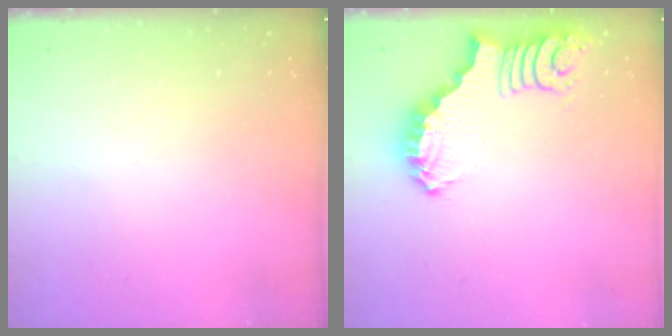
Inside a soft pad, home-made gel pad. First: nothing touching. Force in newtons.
{"total": 3.4, "press": 3.3, "slide": 0.8}